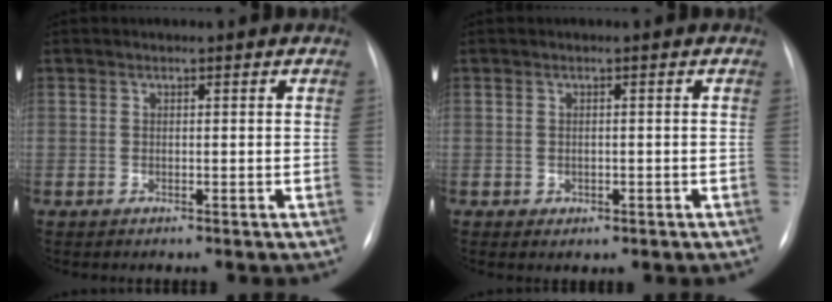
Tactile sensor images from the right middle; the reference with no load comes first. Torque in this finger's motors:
{"motor_torque": [-0.13, -0.08, -0.01, -0.01]}